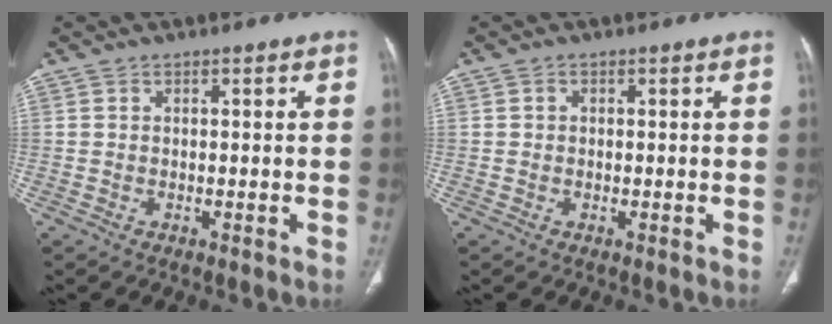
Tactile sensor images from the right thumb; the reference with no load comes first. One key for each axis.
{"total": 0.6, "fx": 0.1, "fy": 0.6, "fz": 0.2, "tx": 0.001, "ty": 0.002, "tz": 0.001}